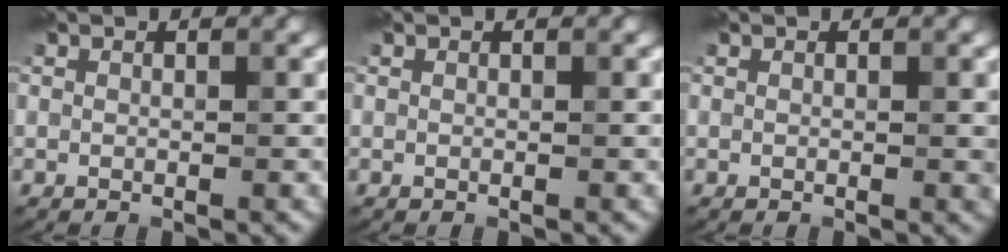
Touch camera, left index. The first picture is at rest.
{"total": 0.0}
{"total": 0.8, "force": [0.0, 0.1, 0.8], "torque": [-0.007, -0.001, -0.001]}